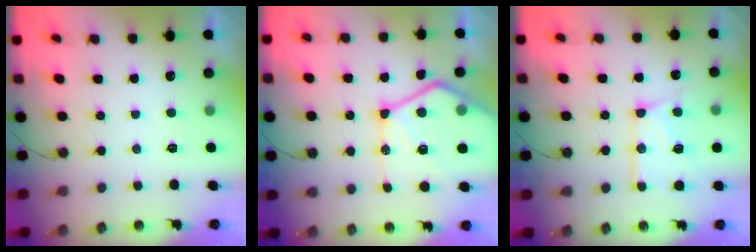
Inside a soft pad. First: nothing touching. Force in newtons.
{"total": 22.6, "press": 22.5, "slide": 2.4}
{"total": 15.5, "press": 15.5, "slide": 1.2}